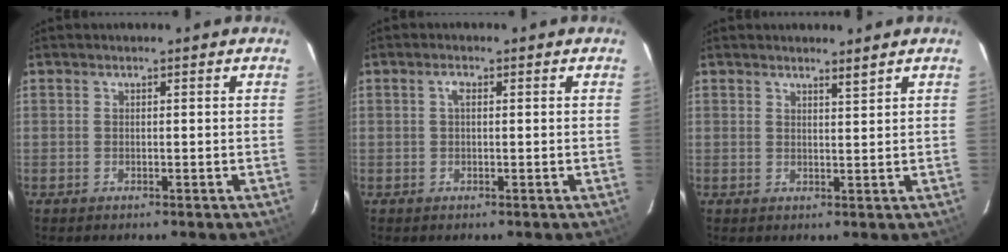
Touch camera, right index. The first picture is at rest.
{"total": 1.3, "force": [0.3, 0.6, 1.1], "torque": [-0.023, 0.005, 0.002]}
{"total": 1.6, "force": [1.3, -0.2, 0.8], "torque": [-0.014, -0.004, 0.021]}